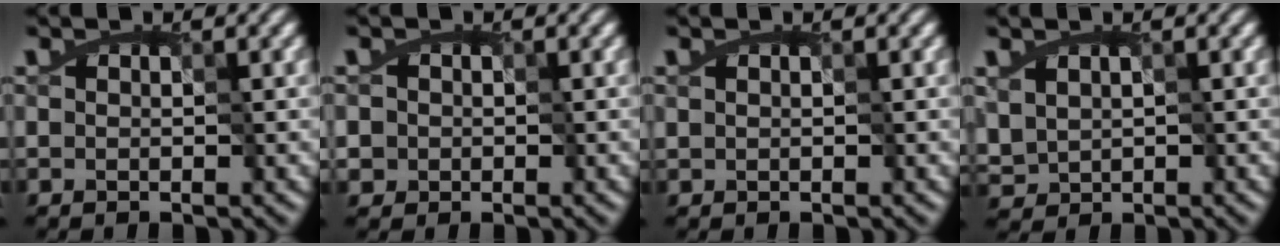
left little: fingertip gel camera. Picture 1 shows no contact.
{"total": 1.5, "force": [-0.1, 1.5, 0.2], "torque": [-0.020, -0.003, 0.014]}
{"total": 0.0}
{"total": 1.4, "force": [0.1, 1.3, 0.6], "torque": [-0.033, -0.007, 0.017]}